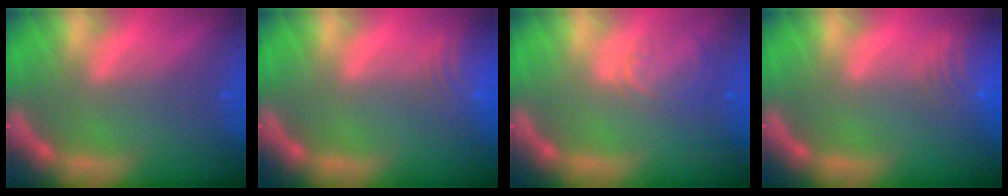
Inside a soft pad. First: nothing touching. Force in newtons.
{"total": 5.5}
{"total": 2.9}
{"total": 7.0}